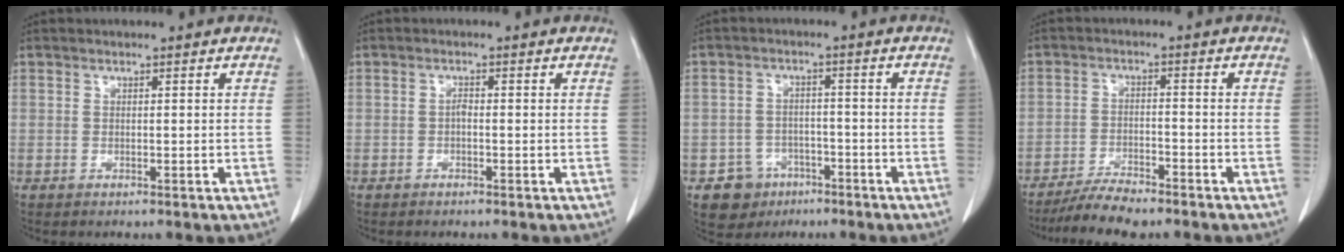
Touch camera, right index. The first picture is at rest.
{"total": 0.9, "force": [-0.3, 0.3, 0.7], "torque": [-0.014, 0.003, -0.007]}
{"total": 5.8, "force": [-3.2, 4.8, 0.6], "torque": [-0.005, 0.012, -0.044]}
{"total": 5.4, "force": [-5.0, 0.5, 1.9], "torque": [-0.034, -0.017, -0.091]}